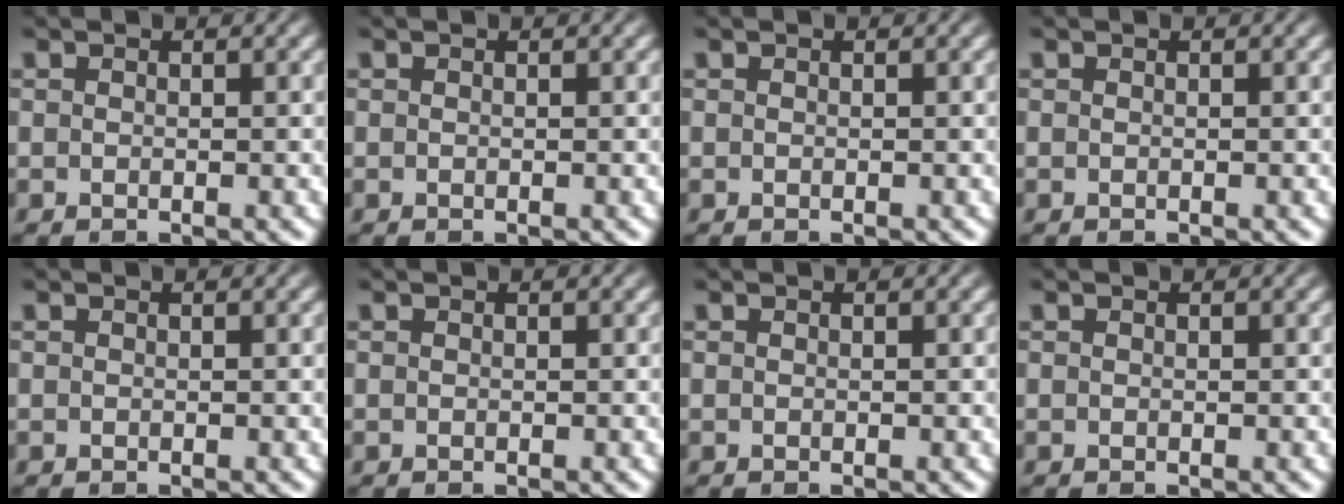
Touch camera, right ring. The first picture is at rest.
{"total": 0.0}
{"total": 0.0}
{"total": 0.0}
{"total": 0.0}
{"total": 0.0}
{"total": 0.0}
{"total": 0.0}